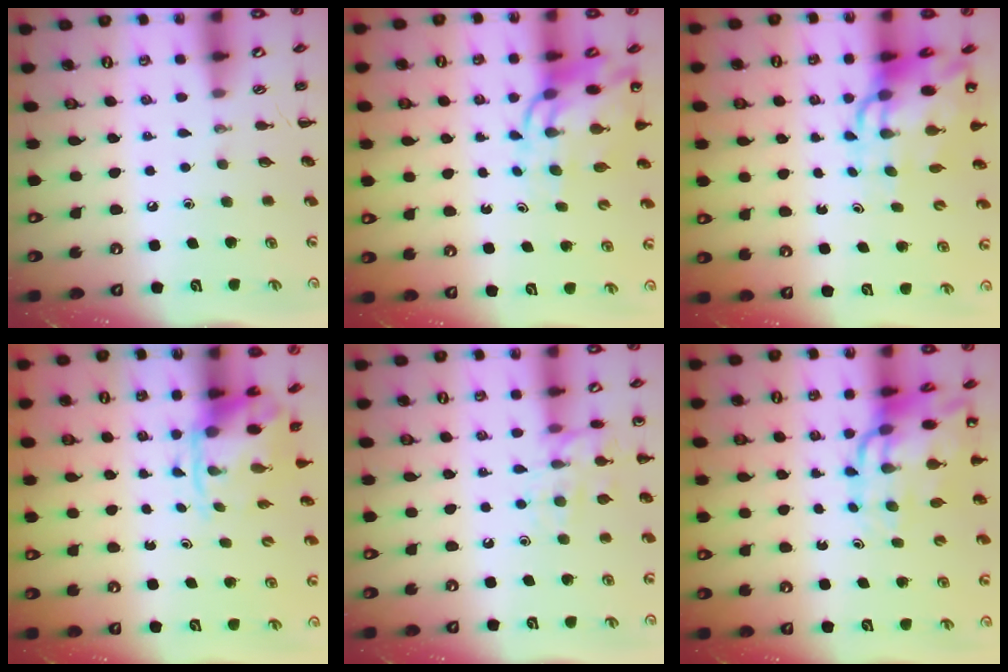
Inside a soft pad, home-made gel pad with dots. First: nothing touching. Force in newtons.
{"total": 11.2, "press": 10.7, "slide": 3.3}
{"total": 11.4, "press": 11.0, "slide": 3.0}
{"total": 3.7, "press": 3.7, "slide": 0.8}
{"total": 12.4, "press": 12.4, "slide": 0.8}
{"total": 15.0, "press": 14.4, "slide": 4.1}